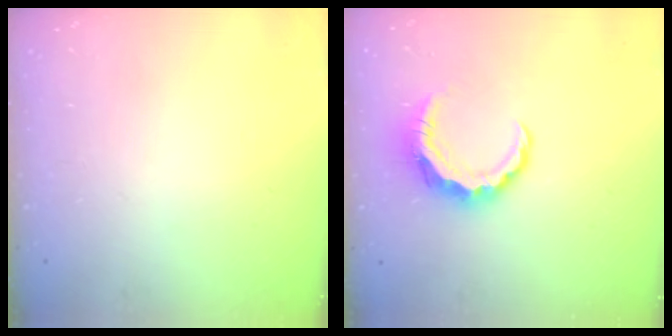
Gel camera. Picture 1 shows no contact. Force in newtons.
{"total": 8.2, "press": 8.1, "slide": 1.0}